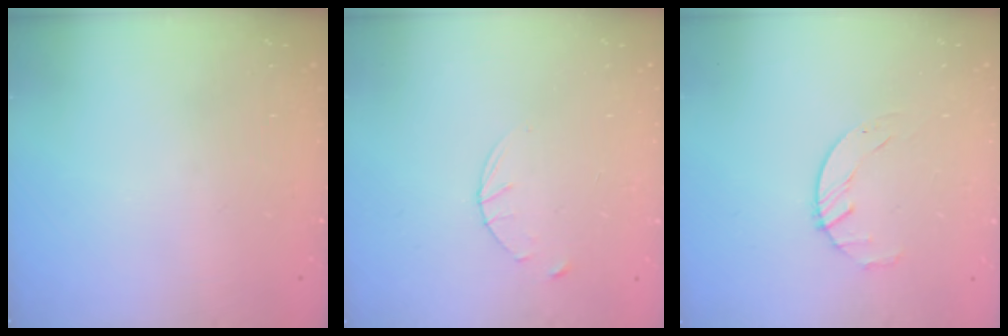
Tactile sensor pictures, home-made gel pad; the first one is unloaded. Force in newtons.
{"total": 3.6, "press": 3.5, "slide": 0.4}
{"total": 2.1, "press": 2.1, "slide": 0.3}